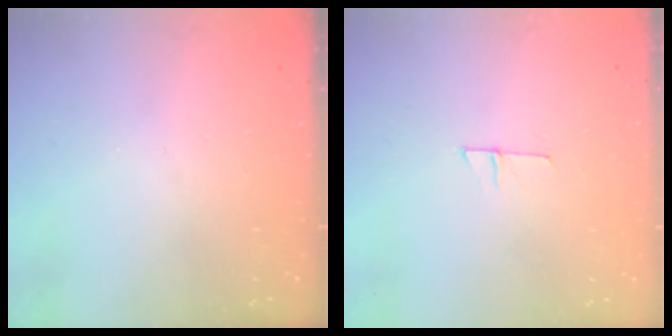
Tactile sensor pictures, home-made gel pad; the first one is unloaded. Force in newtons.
{"total": 4.5, "press": 4.5, "slide": 0.4}